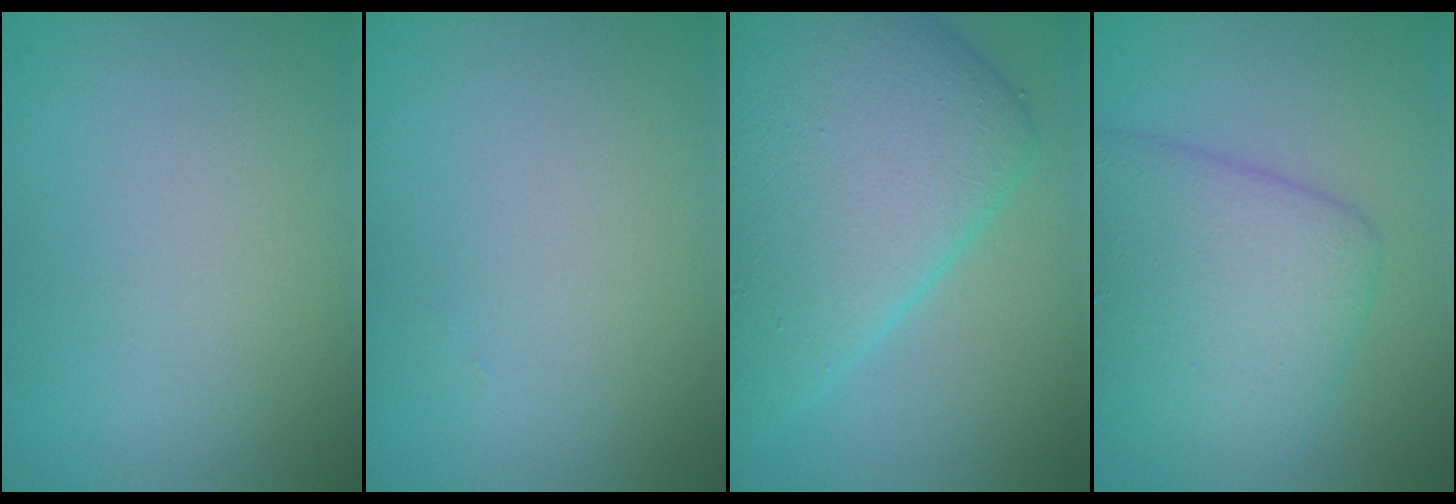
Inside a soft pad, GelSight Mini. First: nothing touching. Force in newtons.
{"total": 0.0}
{"total": 12.0, "press": 12.0, "slide": 0.2}
{"total": 6.4, "press": 6.3, "slide": 0.2}